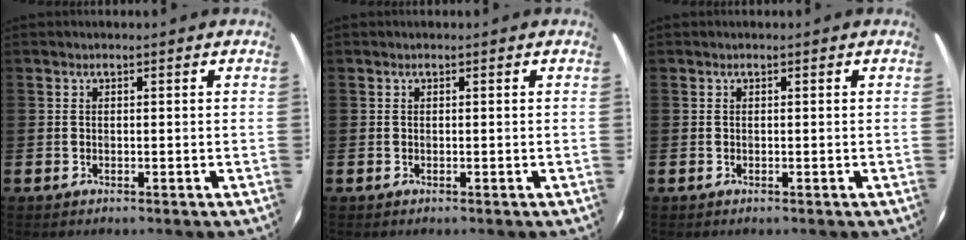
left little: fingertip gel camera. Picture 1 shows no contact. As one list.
[{"total": 0.0}, {"total": 0.0}]